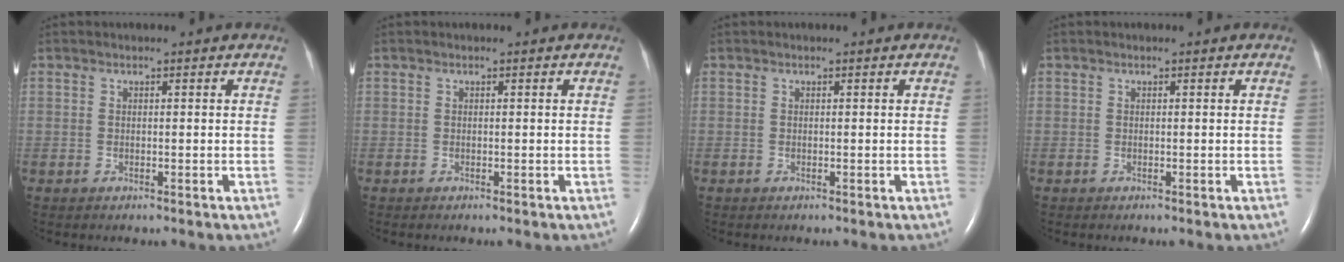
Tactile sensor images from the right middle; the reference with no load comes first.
{"total": 0.0}
{"total": 0.0}
{"total": 0.0}